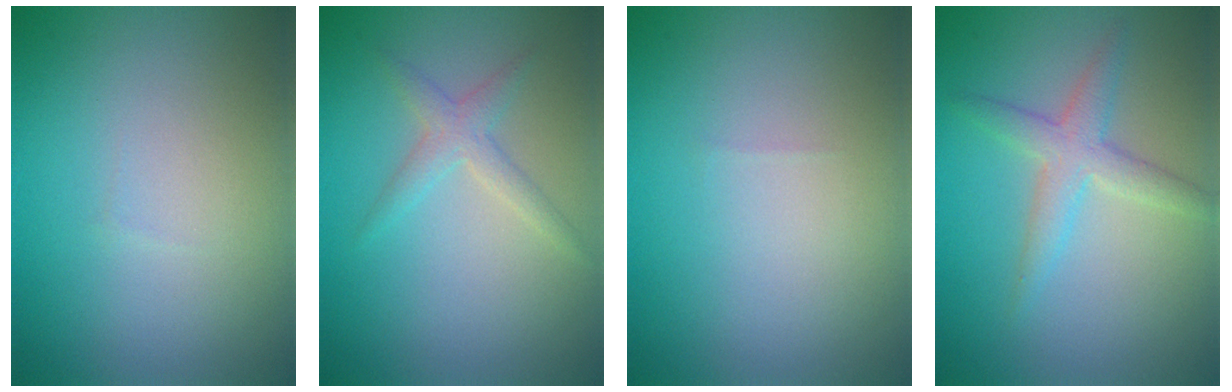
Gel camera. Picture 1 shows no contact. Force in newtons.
{"total": 1.9, "press": 1.9, "slide": 0.1}
{"total": 0.0}
{"total": 2.9, "press": 2.9, "slide": 0.0}